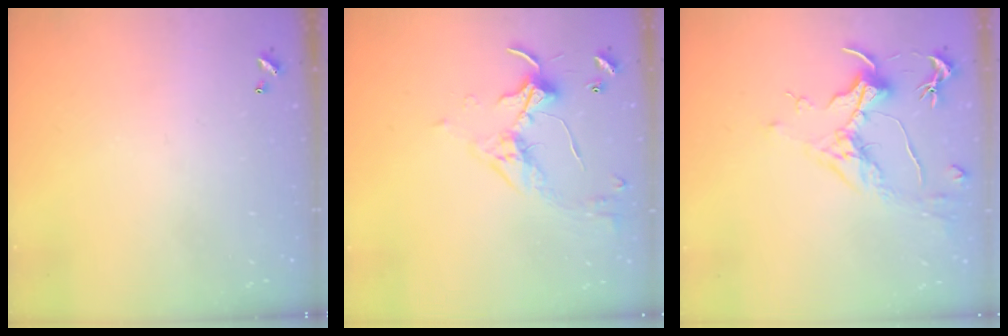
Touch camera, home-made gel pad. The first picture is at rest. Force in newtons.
{"total": 3.4, "press": 3.4, "slide": 0.7}
{"total": 1.6, "press": 1.4, "slide": 0.7}